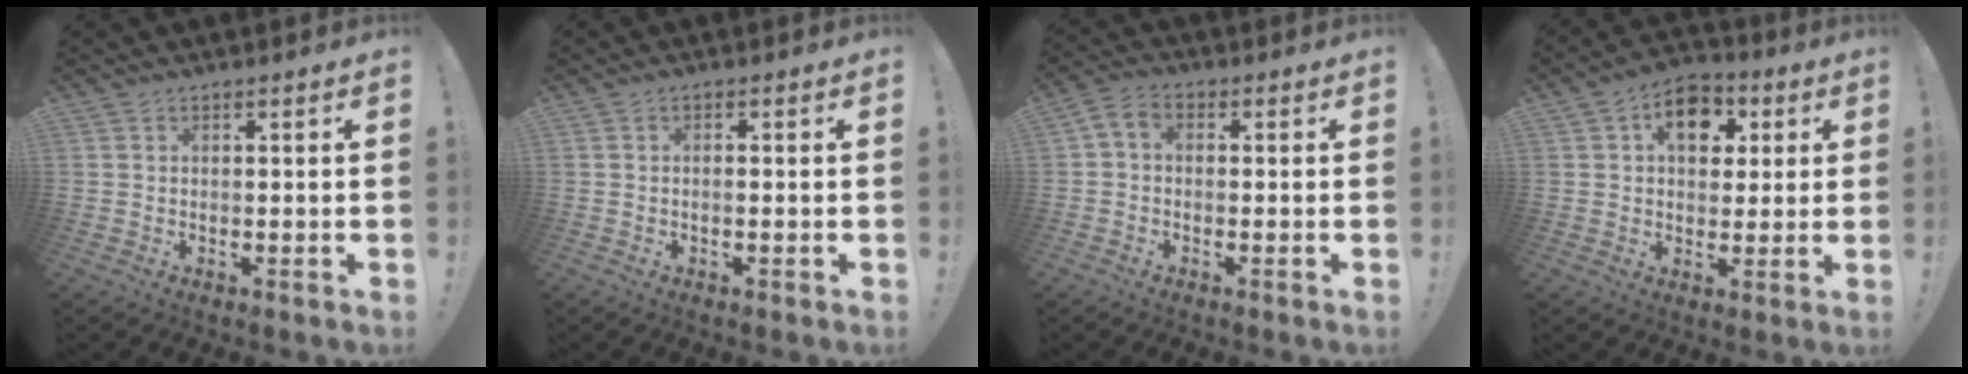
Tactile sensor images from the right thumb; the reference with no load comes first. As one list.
[{"total": 1.2, "force": [-0.7, -0.2, 1.0], "torque": [-0.022, 0.002, -0.011]}, {"total": 3.2, "force": [-0.4, 2.2, 2.3], "torque": [-0.048, 0.003, -0.006]}, {"total": 10.8, "force": [3.5, 7.9, 6.5], "torque": [-0.078, -0.006, 0.060]}]